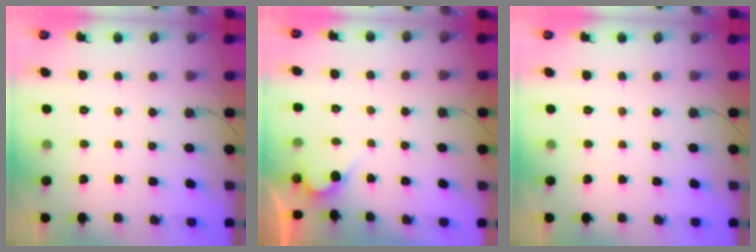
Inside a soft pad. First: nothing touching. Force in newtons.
{"total": 2.7, "press": 2.7, "slide": 0.2}
{"total": 0.0}